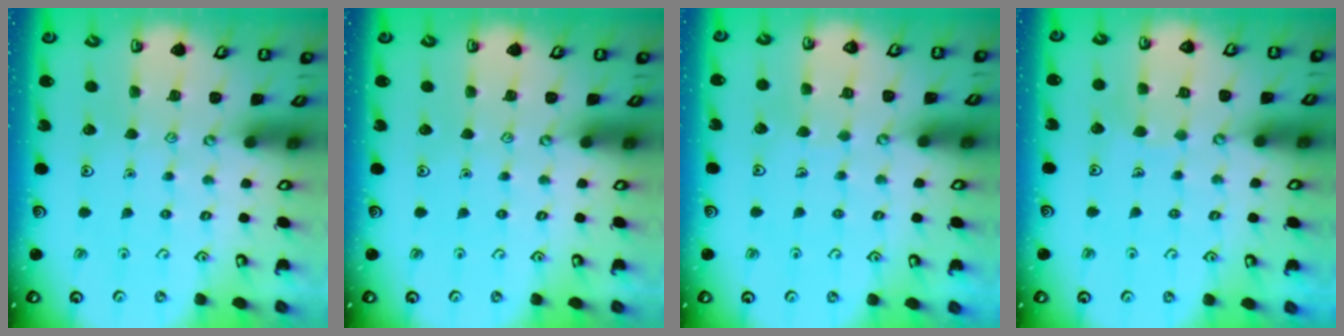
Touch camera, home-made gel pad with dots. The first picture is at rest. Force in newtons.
{"total": 0.0}
{"total": 3.3, "press": 3.3, "slide": 0.2}
{"total": 3.2, "press": 3.2, "slide": 0.2}